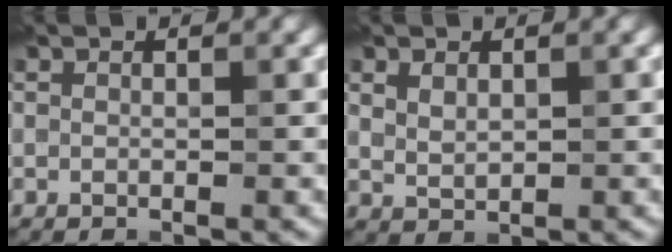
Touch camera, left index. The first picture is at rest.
{"total": 1.5, "force": [0.7, 1.0, 1.0], "torque": [-0.023, 0.005, 0.019]}